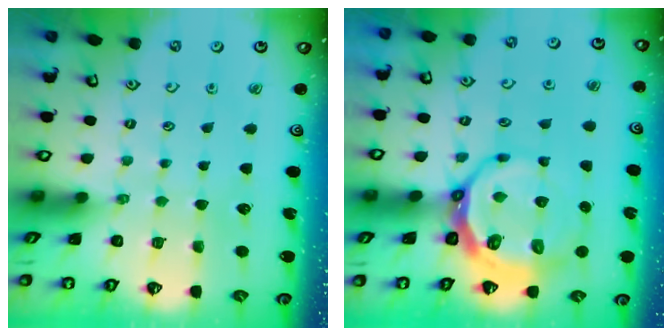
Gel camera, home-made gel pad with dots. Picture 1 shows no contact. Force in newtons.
{"total": 10.7, "press": 10.0, "slide": 3.8}